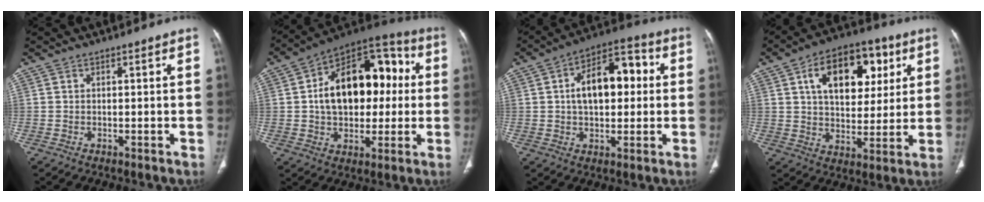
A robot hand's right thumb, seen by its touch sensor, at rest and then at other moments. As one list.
[{"total": 21.9, "force": [2.1, 13.9, 16.8], "torque": [-0.224, 0.037, 0.031]}, {"total": 14.1, "force": [1.8, 8.1, 11.4], "torque": [-0.155, 0.030, 0.021]}, {"total": 17.6, "force": [6.3, 10.7, 12.6], "torque": [-0.146, -0.002, 0.097]}]